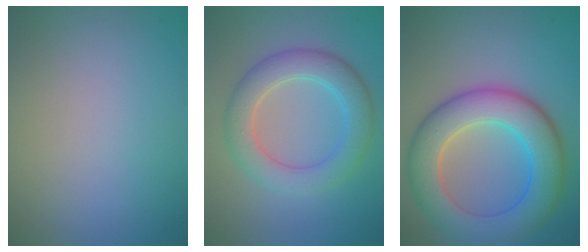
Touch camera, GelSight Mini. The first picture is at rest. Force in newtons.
{"total": 5.5, "press": 5.5, "slide": 0.2}
{"total": 9.8, "press": 9.8, "slide": 0.1}